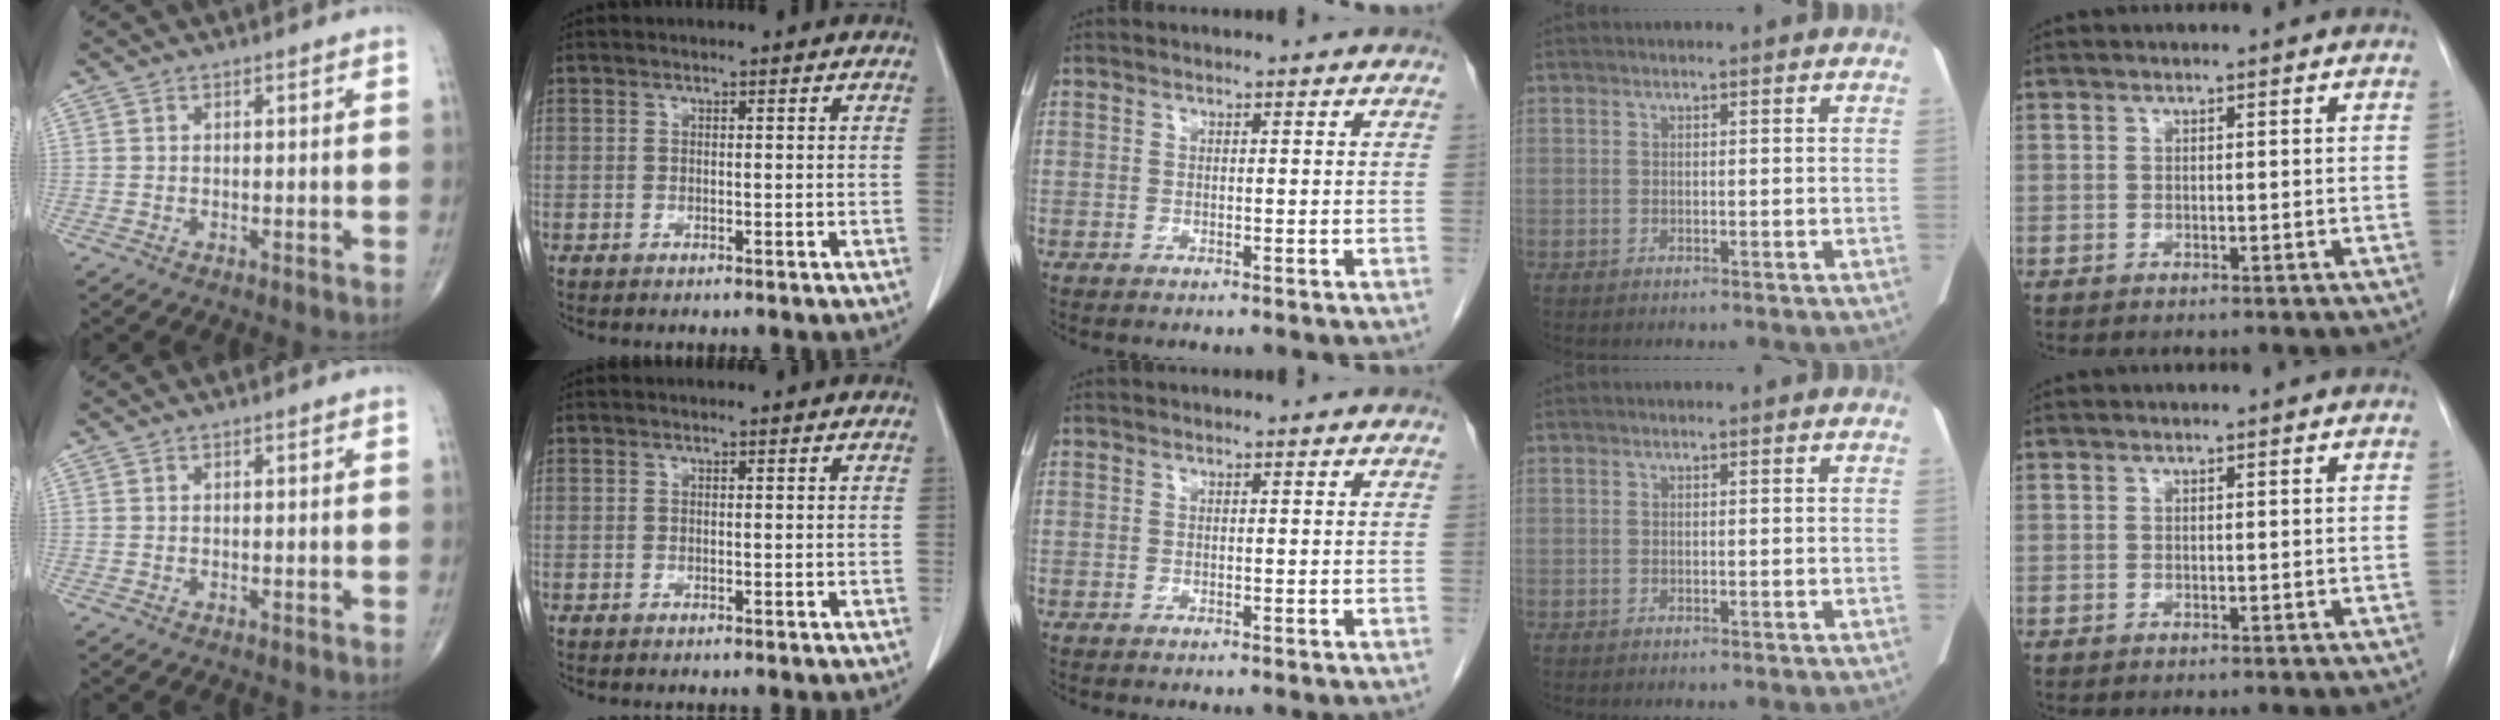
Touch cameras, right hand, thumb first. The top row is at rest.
{}